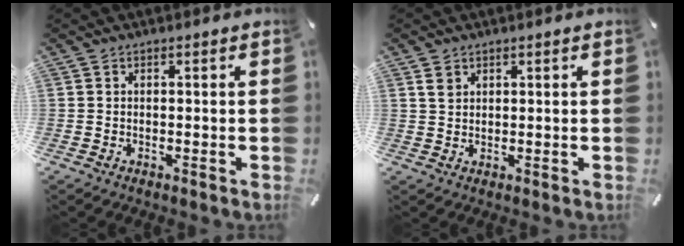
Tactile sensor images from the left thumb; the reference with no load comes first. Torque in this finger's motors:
{"motor_torque": [0.05, -0.22, 0.01, 0.01, 0.00]}